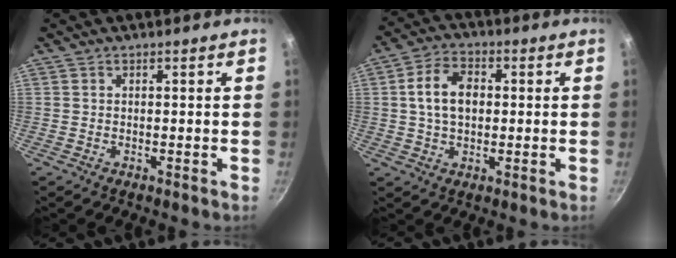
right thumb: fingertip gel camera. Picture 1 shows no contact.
{"total": 9.0, "force": [0.9, 6.1, 6.5], "torque": [-0.101, 0.017, 0.011]}